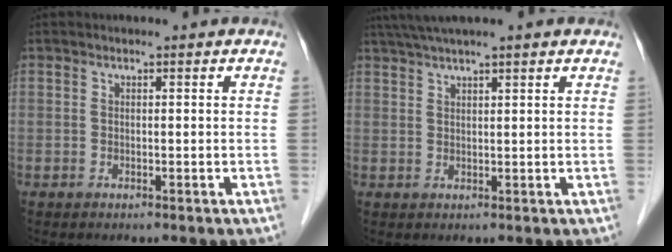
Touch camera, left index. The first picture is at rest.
{"total": 7.3, "force": [5.9, -0.1, 4.3], "torque": [-0.076, 0.046, 0.094]}